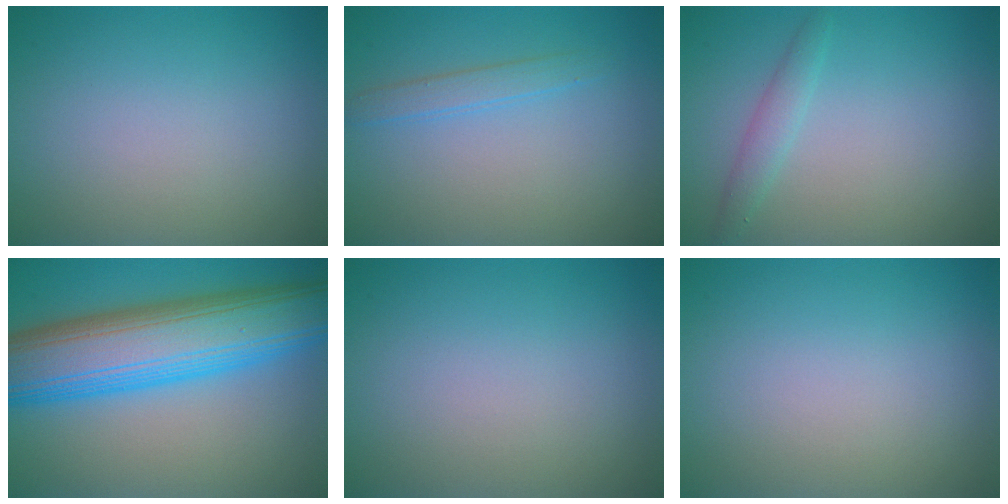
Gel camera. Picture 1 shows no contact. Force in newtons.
{"total": 1.6, "press": 1.6, "slide": 0.1}
{"total": 1.5, "press": 1.5, "slide": 0.0}
{"total": 12.5, "press": 12.5, "slide": 0.0}
{"total": 0.0}
{"total": 0.0}